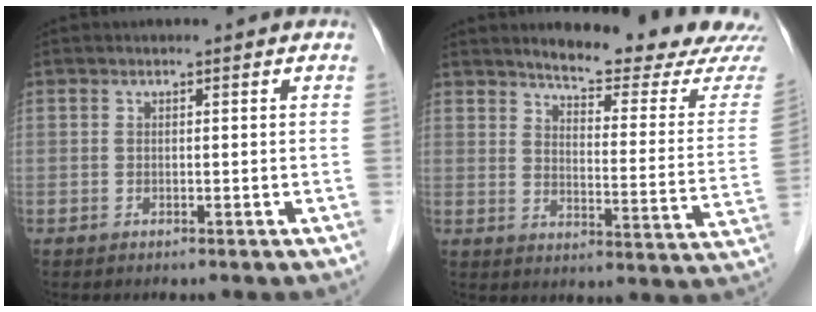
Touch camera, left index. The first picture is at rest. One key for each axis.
{"total": 17.2, "fx": 16.2, "fy": 0.6, "fz": 5.8, "tx": -0.078, "ty": -0.088, "tz": 0.189}